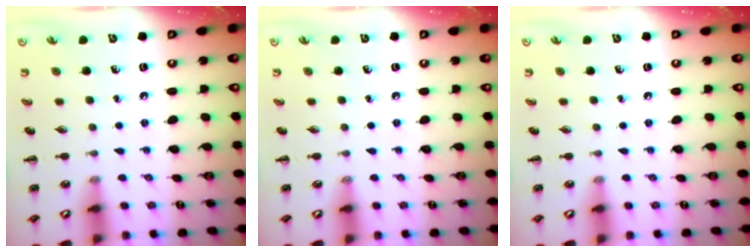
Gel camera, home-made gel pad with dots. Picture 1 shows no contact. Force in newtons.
{"total": 0.0}
{"total": 0.0}